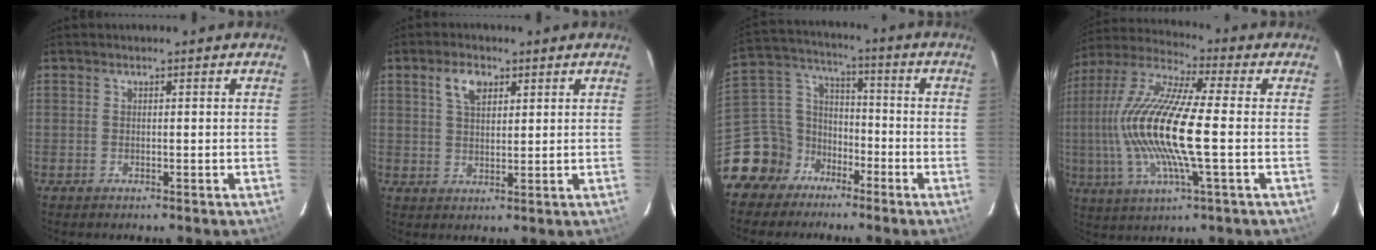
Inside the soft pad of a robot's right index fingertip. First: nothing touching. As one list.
[{"total": 4.8, "force": [2.5, 2.6, 3.2], "torque": [-0.057, 0.011, 0.046]}, {"total": 12.2, "force": [-8.4, 8.7, 2.0], "torque": [-0.069, 0.050, -0.150]}, {"total": 19.4, "force": [-1.0, 3.2, 19.1], "torque": [-0.373, -0.003, -0.029]}]